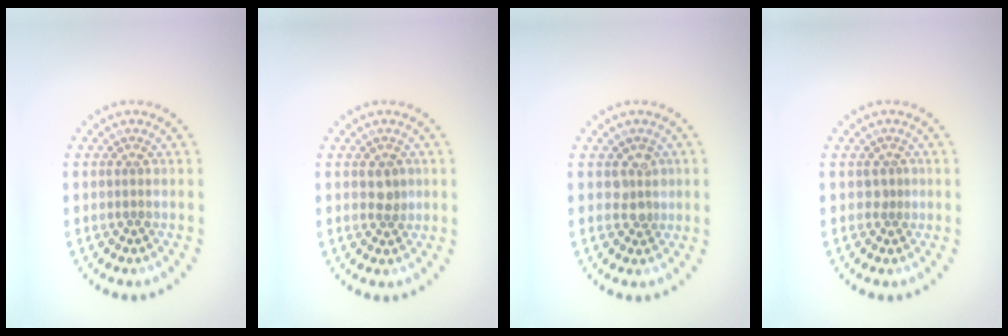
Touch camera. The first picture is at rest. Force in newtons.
{"total": 1.5, "press": 1.4, "slide": 0.5}
{"total": 1.8, "press": 1.6, "slide": 0.8}
{"total": 0.8, "press": 0.4, "slide": 0.7}